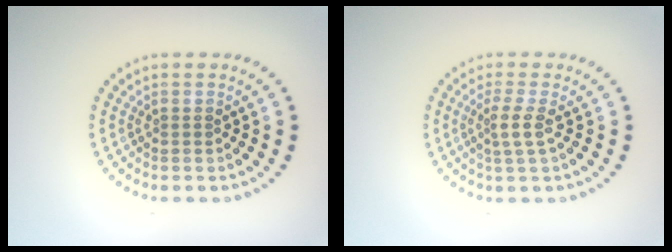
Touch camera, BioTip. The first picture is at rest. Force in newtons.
{"total": 1.9, "press": 1.4, "slide": 1.2}